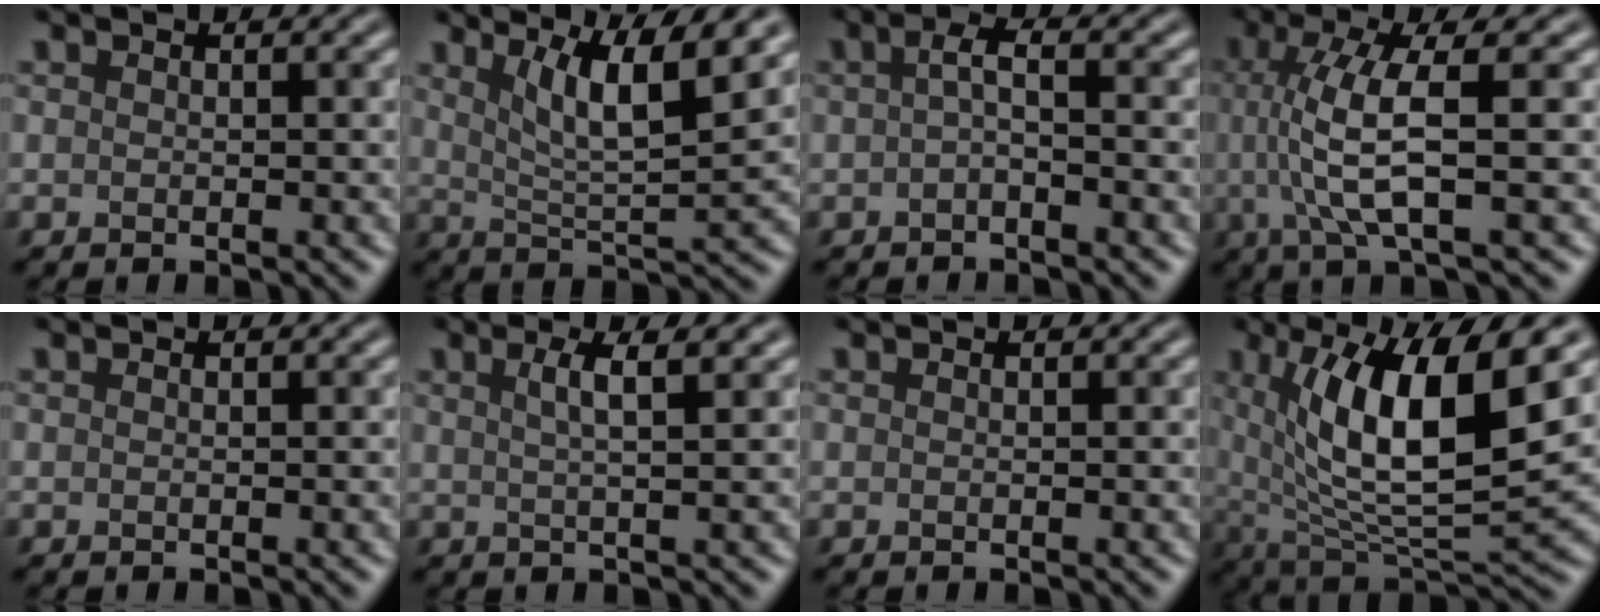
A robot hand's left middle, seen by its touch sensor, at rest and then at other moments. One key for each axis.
{"total": 7.0, "fx": 3.6, "fy": 1.6, "fz": 5.8, "tx": -0.096, "ty": -0.005, "tz": 0.065}
{"total": 1.8, "fx": -0.3, "fy": 0.4, "fz": 1.7, "tx": -0.036, "ty": 0.002, "tz": -0.008}
{"total": 6.6, "fx": 0.5, "fy": 1.6, "fz": 6.4, "tx": -0.130, "ty": 0.003, "tz": 0.011}
{"total": 0.0}
{"total": 2.9, "fx": 1.3, "fy": 0.8, "fz": 2.5, "tx": -0.029, "ty": 0.005, "tz": 0.017}
{"total": 0.0}
{"total": 12.2, "fx": 3.8, "fy": 3.9, "fz": 10.9, "tx": -0.179, "ty": -0.005, "tz": 0.071}